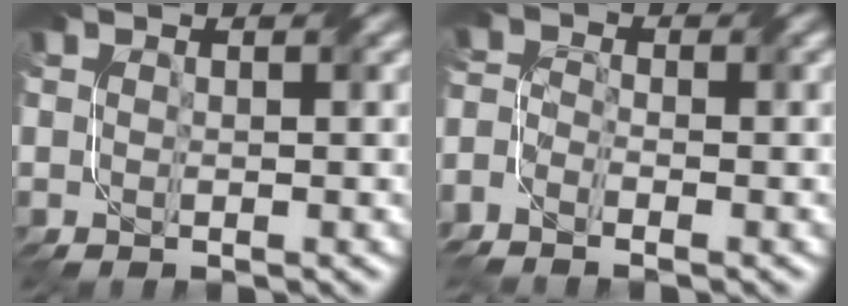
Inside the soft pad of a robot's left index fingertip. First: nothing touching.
{"total": 3.6, "force": [-3.5, 0.7, 0.3], "torque": [-0.009, -0.002, -0.045]}